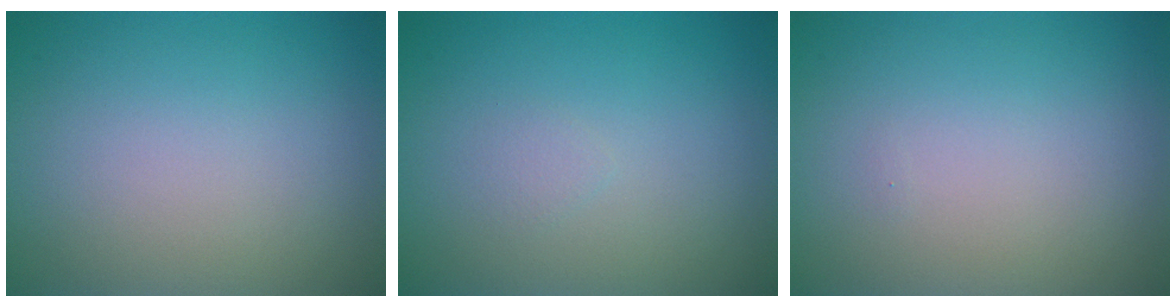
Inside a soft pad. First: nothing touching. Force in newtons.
{"total": 0.6, "press": 0.6, "slide": 0.1}
{"total": 0.0}